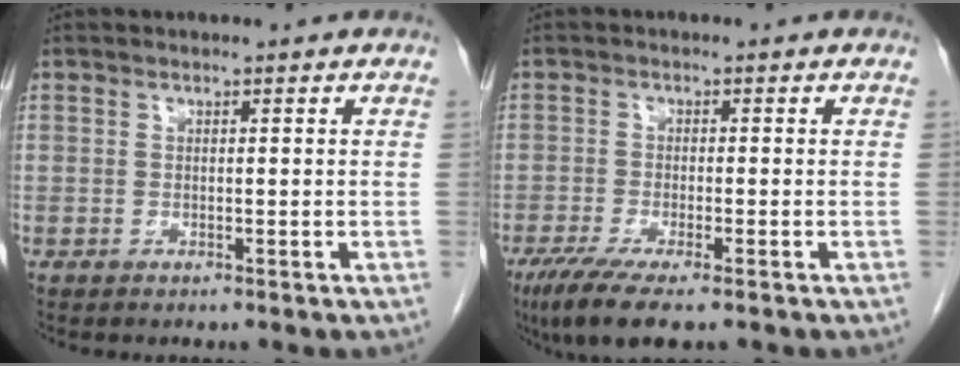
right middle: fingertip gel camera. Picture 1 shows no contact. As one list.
[{"total": 7.0, "force": [-4.7, 1.0, 5.1], "torque": [-0.087, -0.018, -0.077]}]